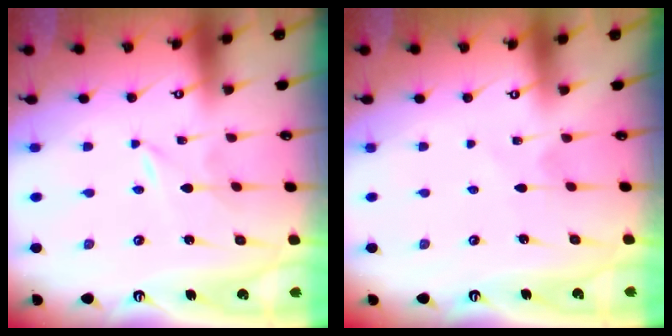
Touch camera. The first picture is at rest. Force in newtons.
{"total": 2.8, "press": 2.8, "slide": 0.3}